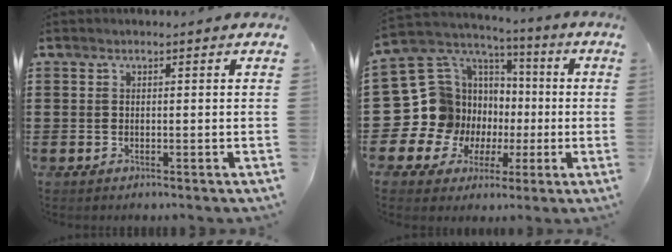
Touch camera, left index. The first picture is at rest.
{"total": 13.5, "force": [-1.7, 13.0, 3.3], "torque": [-0.140, -0.034, -0.003]}